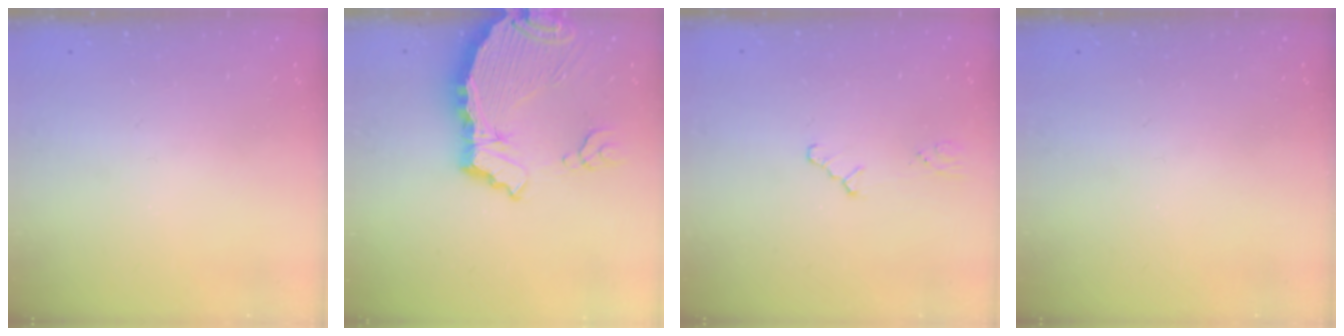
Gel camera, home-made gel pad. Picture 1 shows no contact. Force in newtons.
{"total": 11.1, "press": 11.0, "slide": 1.3}
{"total": 0.9, "press": 0.8, "slide": 0.2}
{"total": 0.0}